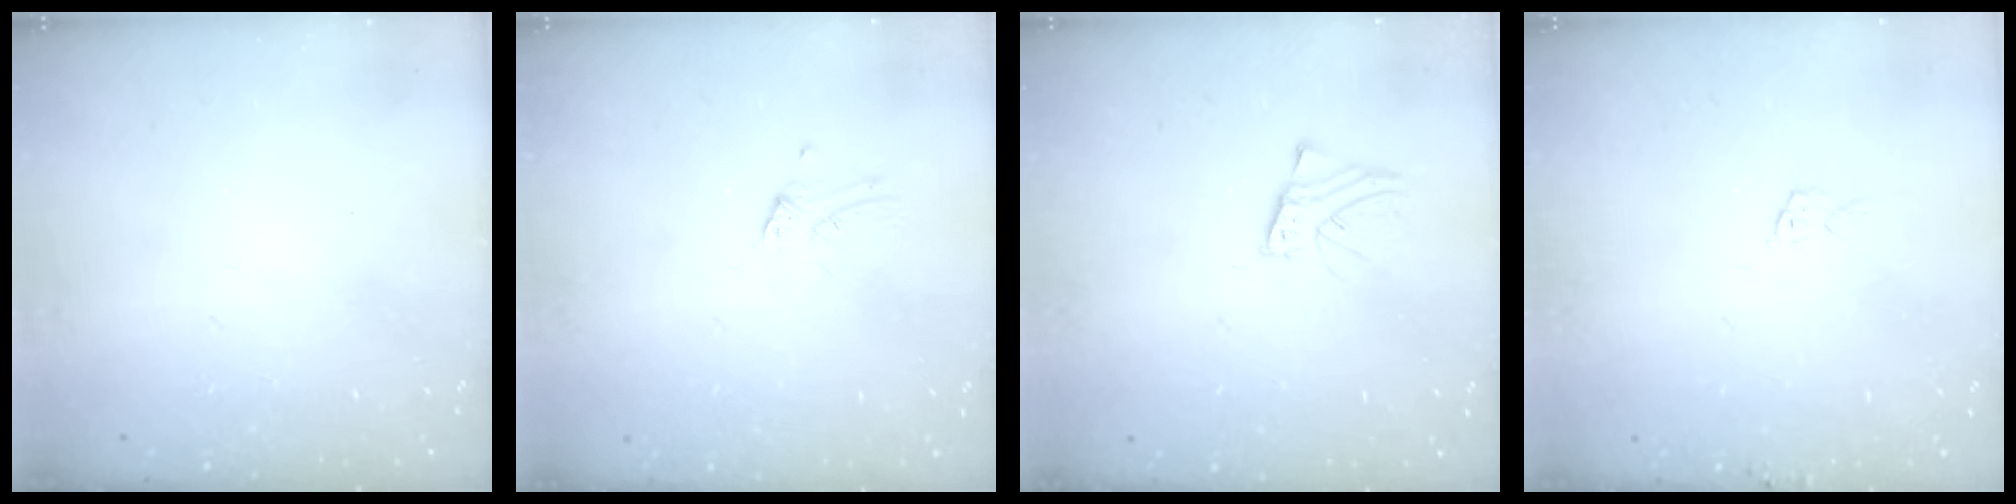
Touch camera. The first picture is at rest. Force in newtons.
{"total": 2.1, "press": 2.1, "slide": 0.1}
{"total": 3.0, "press": 3.0, "slide": 0.2}
{"total": 6.0, "press": 6.0, "slide": 0.2}